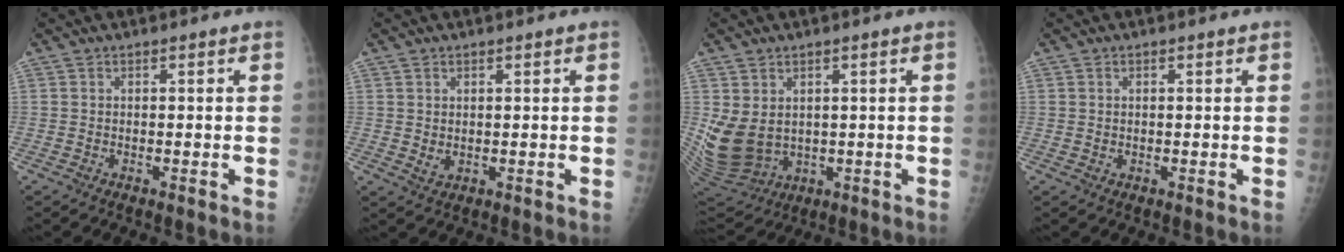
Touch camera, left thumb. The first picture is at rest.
{"total": 2.3, "force": [0.5, 1.5, 1.6], "torque": [-0.024, -0.009, 0.015]}
{"total": 11.7, "force": [1.3, 9.1, 7.2], "torque": [-0.140, -0.015, 0.059]}
{"total": 0.8, "force": [0.3, 0.6, 0.5], "torque": [-0.007, -0.002, 0.007]}